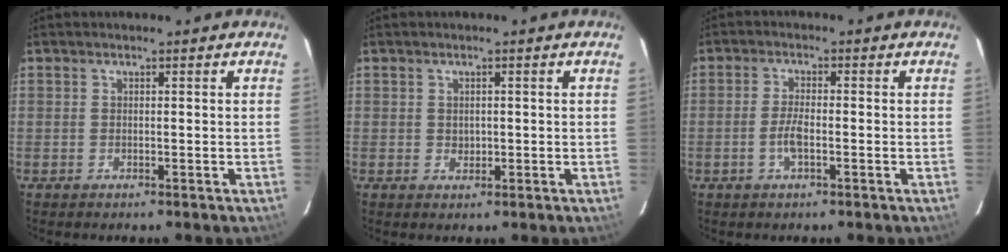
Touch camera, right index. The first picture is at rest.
{"total": 1.3, "force": [0.1, 1.2, 0.6], "torque": [-0.007, 0.002, 0.004]}
{"total": 3.4, "force": [-1.2, 0.9, 3.1], "torque": [-0.067, 0.000, -0.025]}